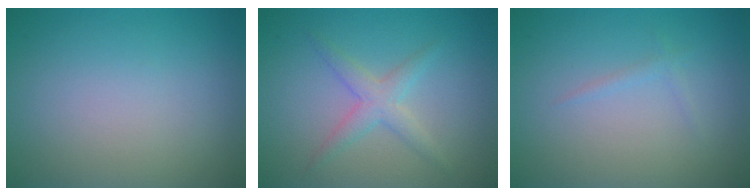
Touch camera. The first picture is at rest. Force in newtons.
{"total": 2.3, "press": 2.3, "slide": 0.1}
{"total": 0.8, "press": 0.8, "slide": 0.0}